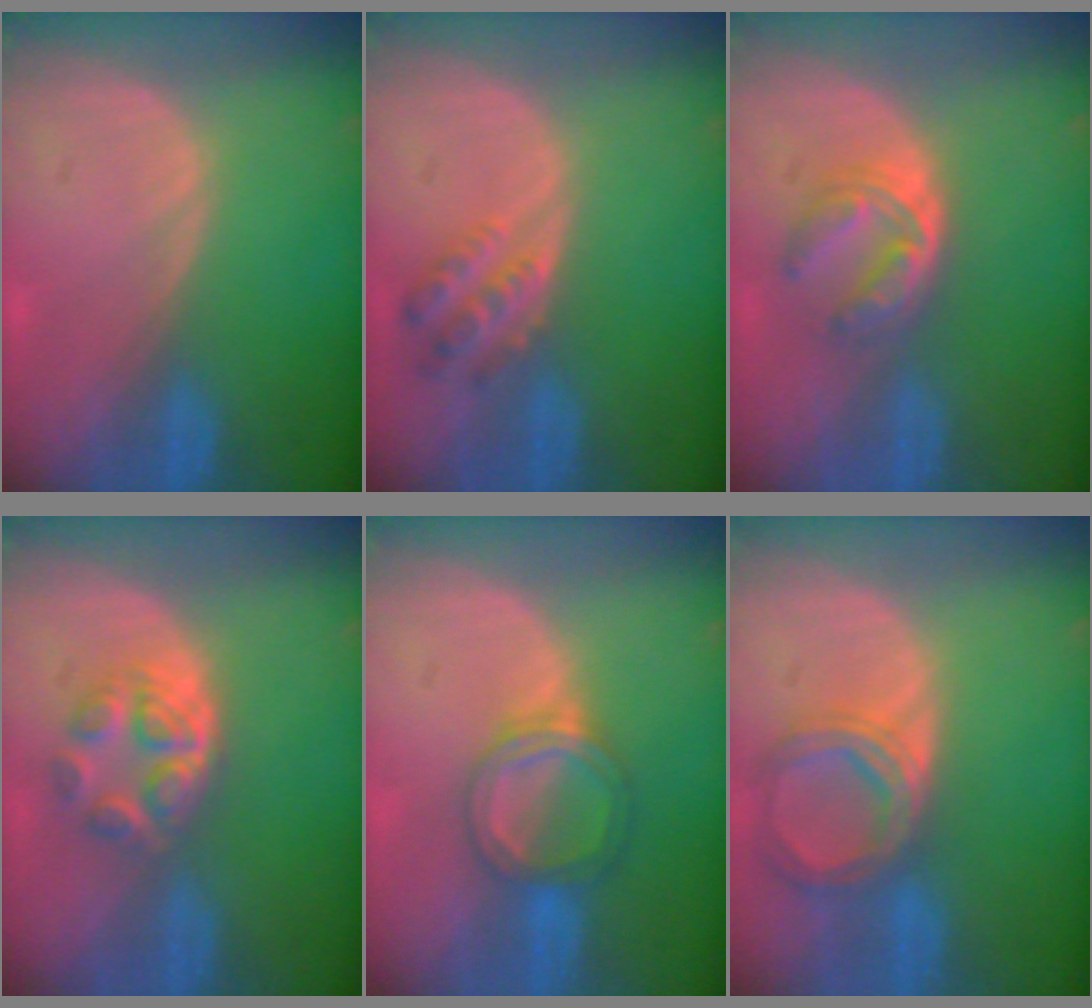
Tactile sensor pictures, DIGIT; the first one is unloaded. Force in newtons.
{"total": 4.4, "press": 4.2, "slide": 1.3}
{"total": 6.0, "press": 5.0, "slide": 3.3}
{"total": 6.2, "press": 5.2, "slide": 3.3}
{"total": 5.5, "press": 5.2, "slide": 1.8}
{"total": 6.7, "press": 6.2, "slide": 2.7}